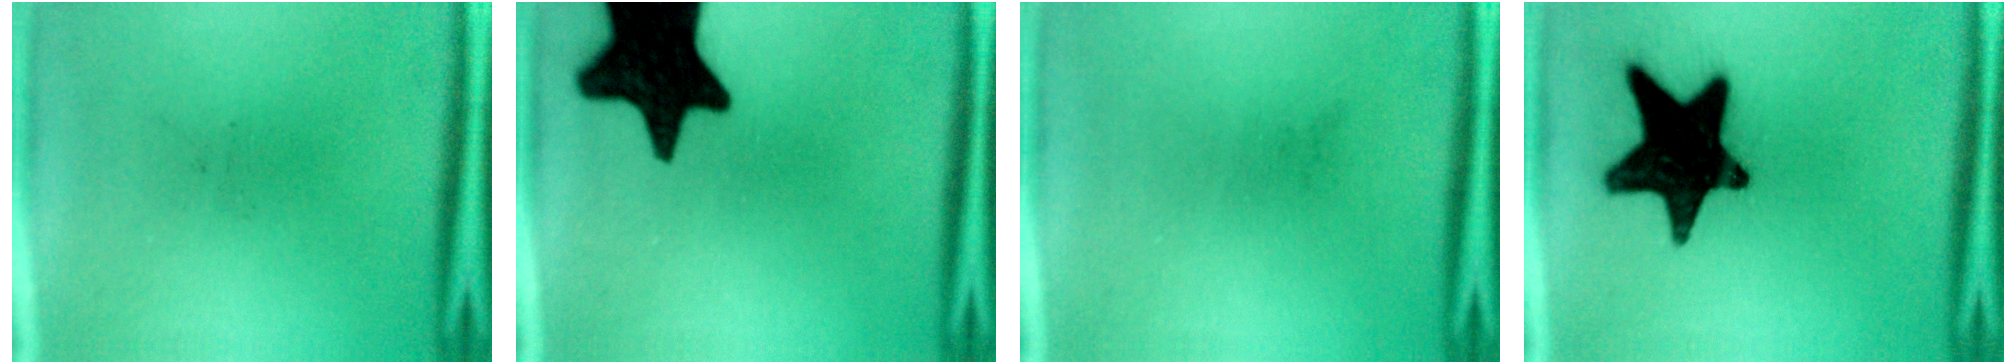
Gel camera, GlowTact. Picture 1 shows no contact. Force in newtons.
{"total": 19.6}
{"total": 0.0}
{"total": 19.6}